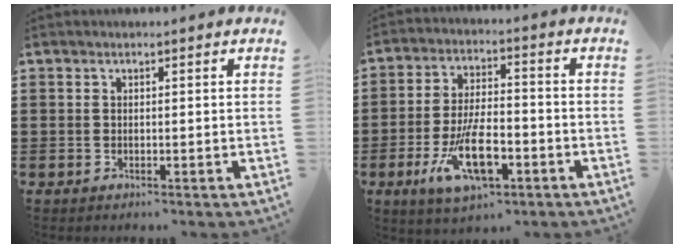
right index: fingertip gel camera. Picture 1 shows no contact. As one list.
[{"total": 10.7, "force": [-4.2, 4.4, 8.8], "torque": [-0.177, -0.009, -0.076]}]